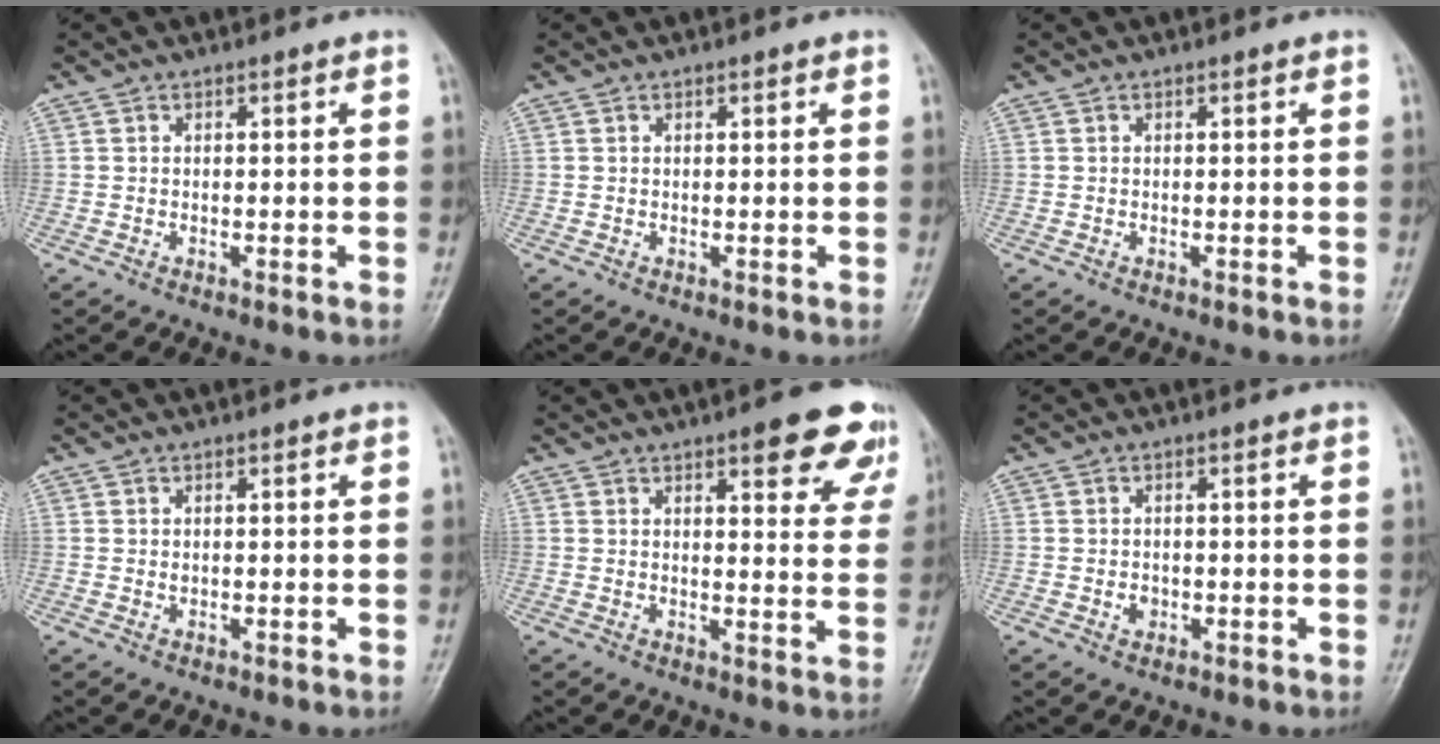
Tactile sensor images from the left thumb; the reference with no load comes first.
{"total": 0.6, "force": [0.3, 0.3, 0.4], "torque": [-0.004, -0.001, 0.003]}
{"total": 0.0}
{"total": 0.6, "force": [0.2, 0.4, 0.3], "torque": [-0.002, -0.001, 0.003]}
{"total": 12.1, "force": [7.6, 4.0, 8.6], "torque": [-0.062, -0.033, 0.084]}
{"total": 1.6, "force": [-0.4, 1.4, 0.8], "torque": [-0.006, 0.003, -0.004]}